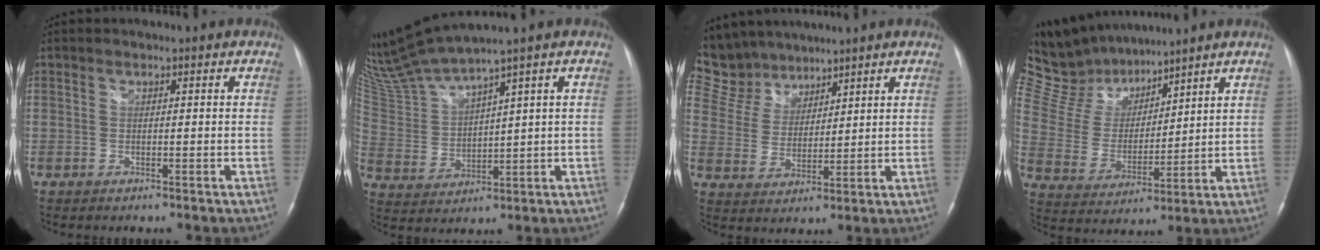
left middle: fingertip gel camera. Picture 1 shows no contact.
{"total": 9.2, "force": [8.3, -1.6, 3.6], "torque": [-0.092, -0.001, 0.181]}
{"total": 9.7, "force": [8.6, 4.4, 0.3], "torque": [-0.018, 0.015, 0.184]}
{"total": 13.7, "force": [12.4, 4.1, 4.2], "torque": [-0.098, 0.020, 0.245]}